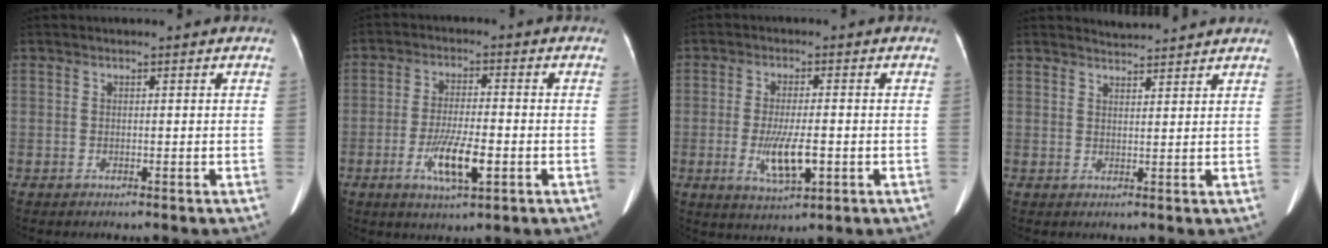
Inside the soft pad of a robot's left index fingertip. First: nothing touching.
{"total": 7.6, "force": [-2.8, 1.5, 6.9], "torque": [-0.135, -0.011, -0.047]}
{"total": 6.7, "force": [-1.6, 1.7, 6.3], "torque": [-0.124, -0.014, -0.024]}
{"total": 3.5, "force": [3.5, -0.2, 0.0], "torque": [-0.010, 0.016, 0.053]}